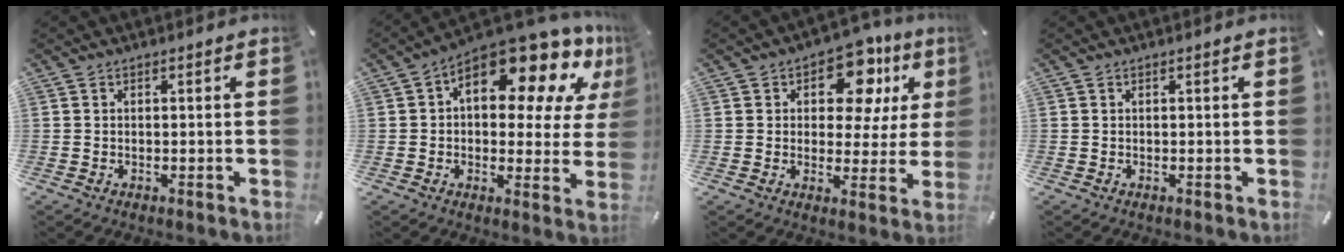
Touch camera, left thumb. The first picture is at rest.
{"total": 16.9, "force": [9.9, 7.9, 11.2], "torque": [-0.154, -0.078, 0.164]}
{"total": 14.0, "force": [6.5, 8.5, 9.1], "torque": [-0.126, -0.026, 0.110]}
{"total": 0.0}